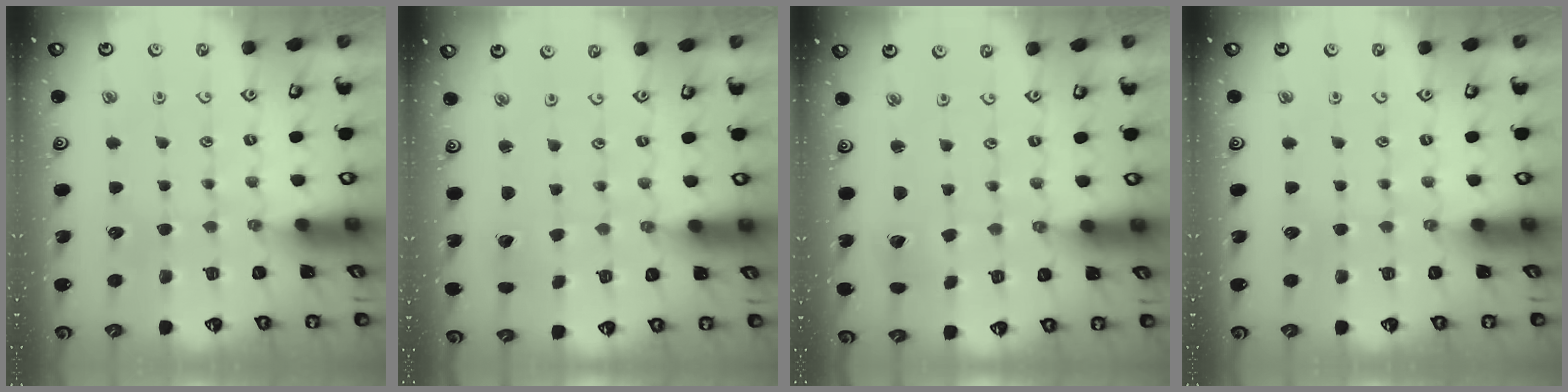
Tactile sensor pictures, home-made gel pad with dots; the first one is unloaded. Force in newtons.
{"total": 1.7, "press": 1.7, "slide": 0.1}
{"total": 1.9, "press": 1.9, "slide": 0.1}
{"total": 0.0}